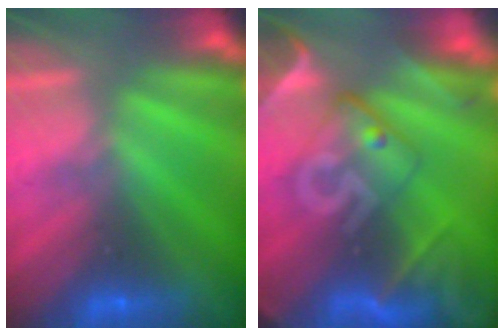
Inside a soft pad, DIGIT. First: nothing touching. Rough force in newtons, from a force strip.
{"total": 7.8}